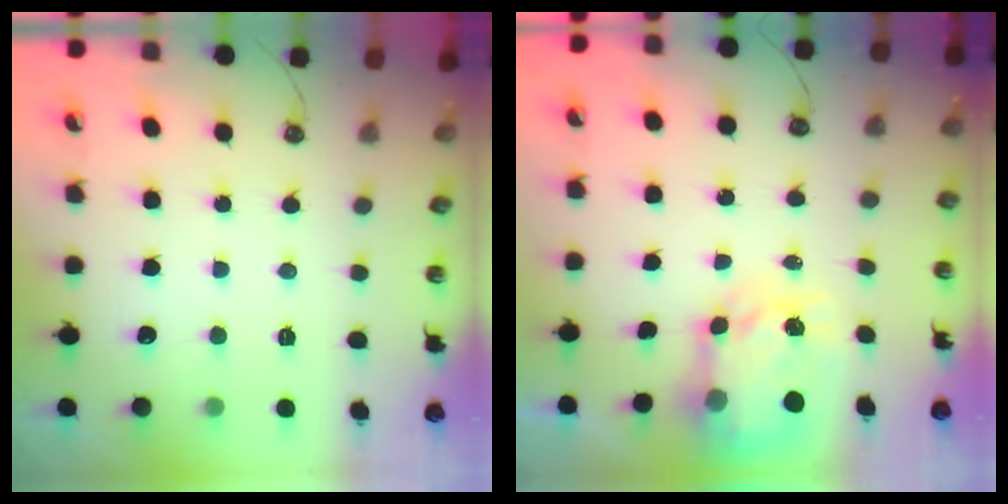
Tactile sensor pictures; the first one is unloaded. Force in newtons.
{"total": 7.0, "press": 7.0, "slide": 0.6}